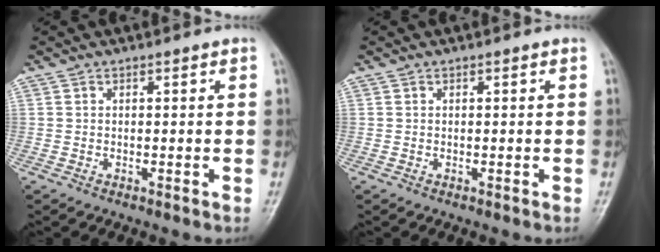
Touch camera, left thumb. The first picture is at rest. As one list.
[{"total": 0.0}]